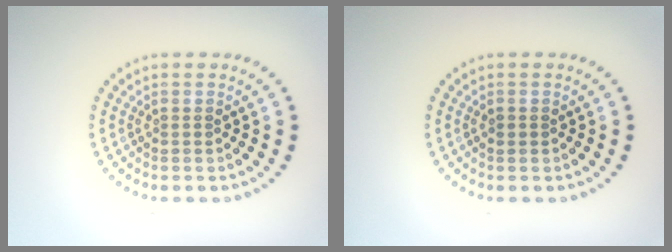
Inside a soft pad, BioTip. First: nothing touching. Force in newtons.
{"total": 0.8, "press": 0.8, "slide": 0.1}